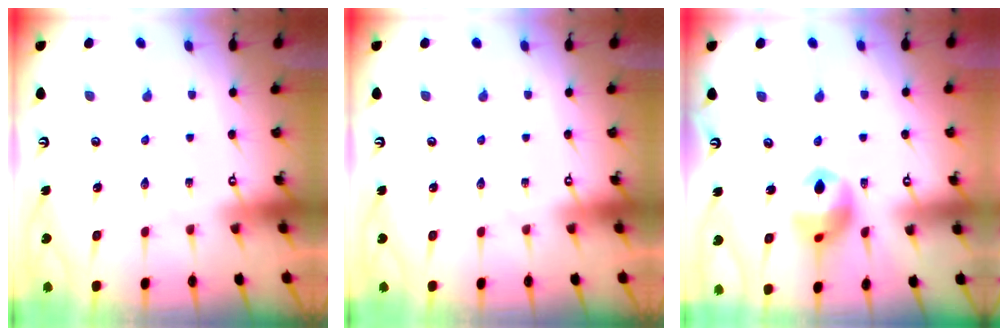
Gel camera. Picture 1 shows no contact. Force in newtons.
{"total": 0.0}
{"total": 11.6, "press": 11.6, "slide": 1.1}